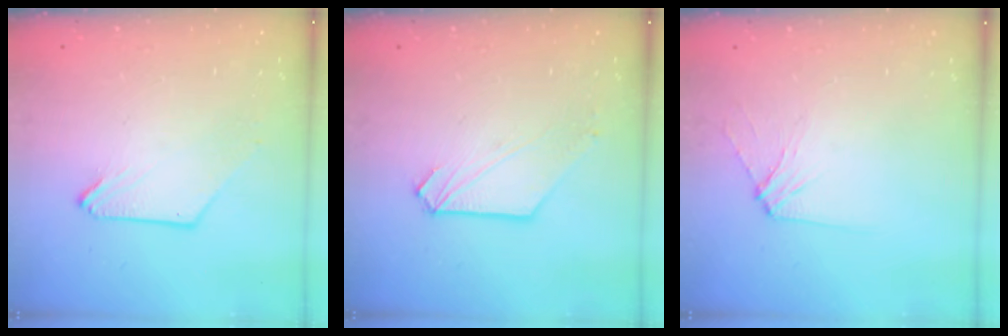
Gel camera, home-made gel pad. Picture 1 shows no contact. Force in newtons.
{"total": 1.8, "press": 1.8, "slide": 0.1}
{"total": 6.4, "press": 6.3, "slide": 0.7}